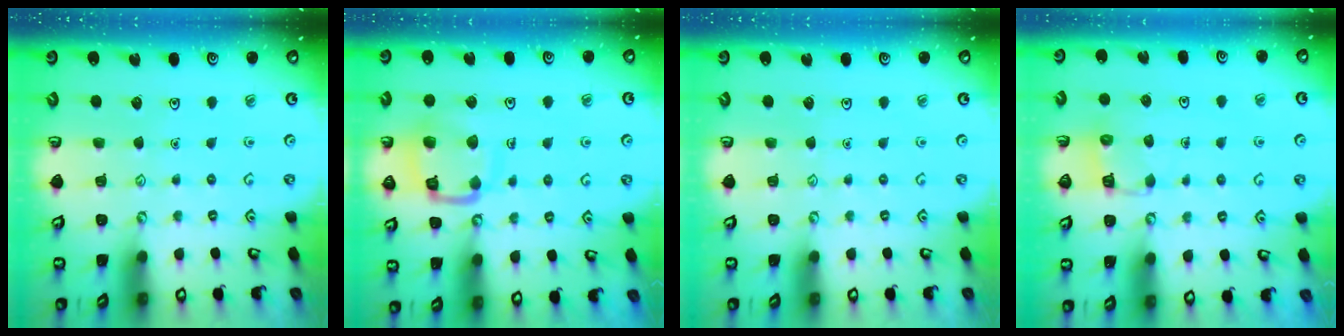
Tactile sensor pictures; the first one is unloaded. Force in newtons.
{"total": 13.4, "press": 13.3, "slide": 1.4}
{"total": 0.0}
{"total": 4.8, "press": 4.8, "slide": 0.4}